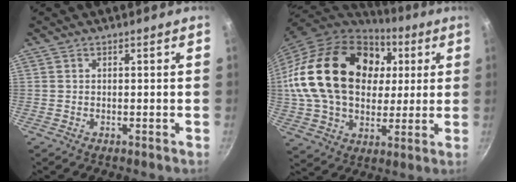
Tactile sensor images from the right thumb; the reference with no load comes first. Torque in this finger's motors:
{"motor_torque": [0.12, 4.89, 2.11, -0.45, 0.37]}